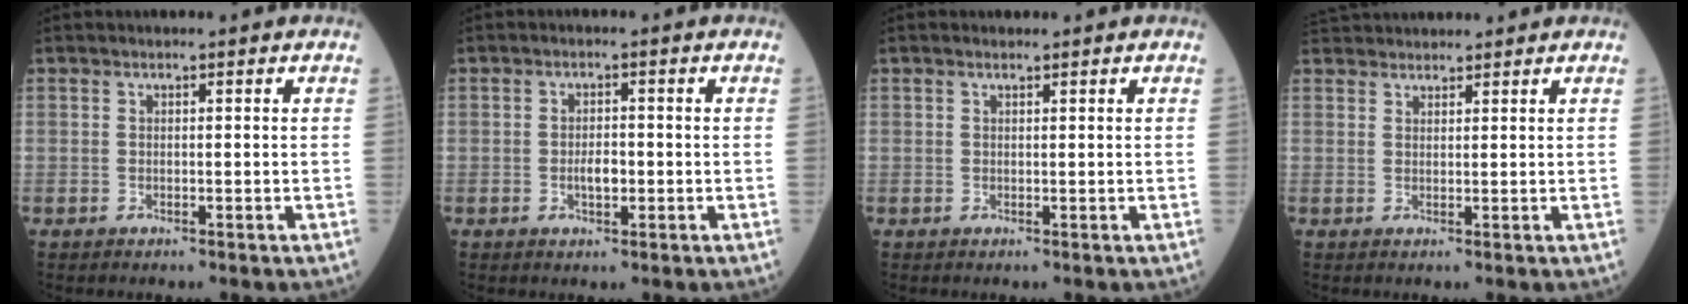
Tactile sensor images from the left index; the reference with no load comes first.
{"total": 2.5, "force": [-0.6, 1.1, 2.2], "torque": [-0.041, 0.002, -0.008]}
{"total": 0.8, "force": [0.6, 0.2, 0.4], "torque": [-0.014, 0.007, 0.012]}
{"total": 6.8, "force": [6.4, 1.5, 1.6], "torque": [-0.025, 0.038, 0.103]}